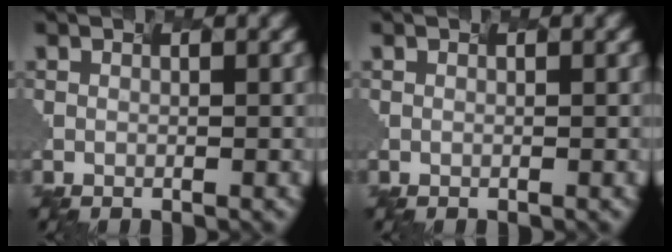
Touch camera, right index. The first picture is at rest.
{"total": 0.0}